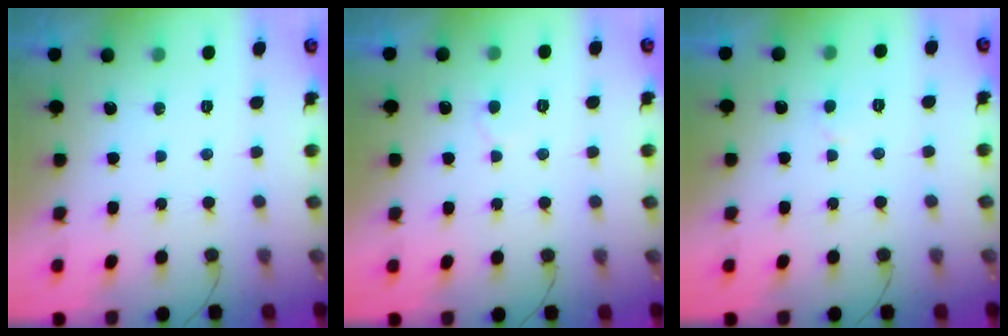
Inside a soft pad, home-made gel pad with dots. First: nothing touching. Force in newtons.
{"total": 4.5, "press": 4.5, "slide": 0.5}
{"total": 3.7, "press": 3.6, "slide": 0.4}